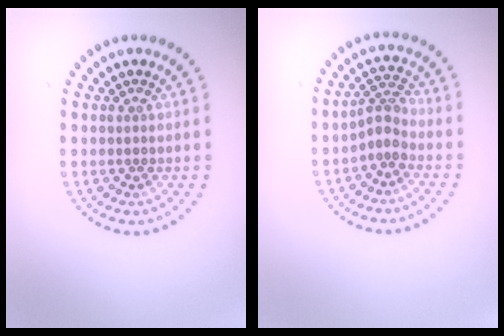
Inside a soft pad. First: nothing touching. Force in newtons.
{"total": 2.2, "press": 1.6, "slide": 1.4}